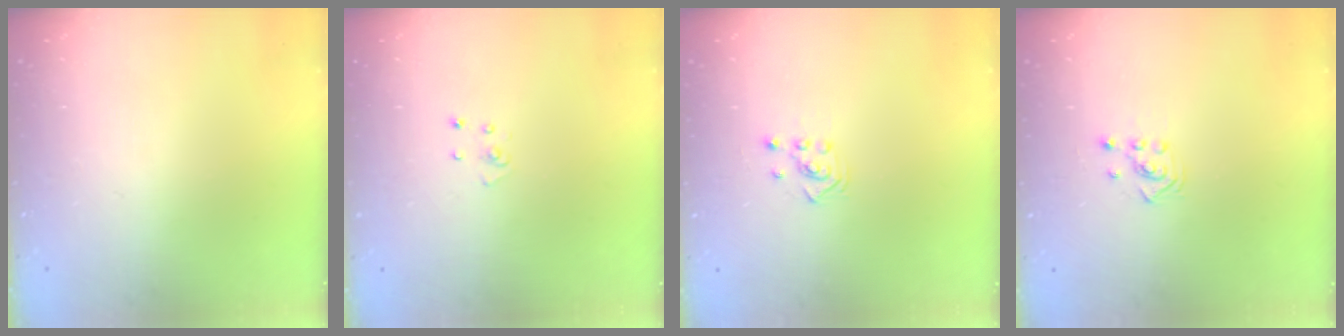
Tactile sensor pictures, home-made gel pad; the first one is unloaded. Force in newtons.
{"total": 2.5, "press": 2.5, "slide": 0.3}
{"total": 2.5, "press": 2.4, "slide": 0.8}
{"total": 2.5, "press": 2.4, "slide": 0.8}